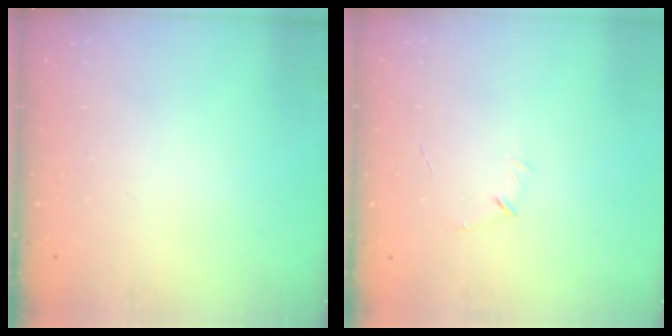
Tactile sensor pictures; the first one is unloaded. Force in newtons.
{"total": 4.7, "press": 4.6, "slide": 1.2}